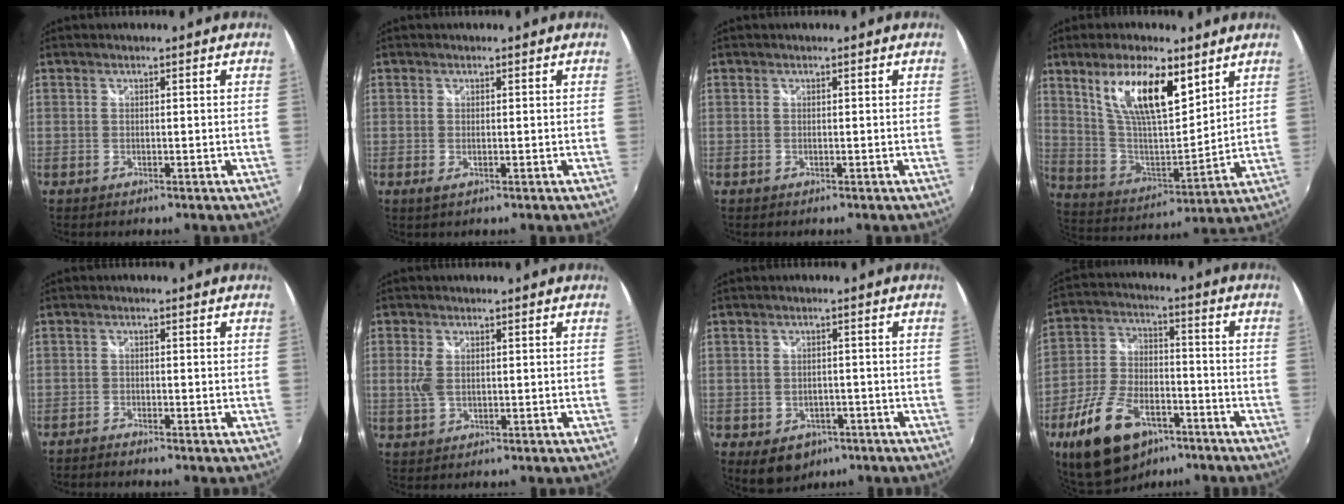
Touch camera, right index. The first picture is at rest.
{"total": 1.1, "force": [-0.2, 0.3, 1.0], "torque": [-0.019, -0.003, -0.003]}
{"total": 0.0}
{"total": 16.5, "force": [9.3, 5.6, 12.4], "torque": [-0.224, 0.001, 0.179]}
{"total": 1.6, "force": [-1.5, -0.1, 0.3], "torque": [-0.016, -0.008, -0.033]}
{"total": 3.4, "force": [0.5, 2.0, 2.7], "torque": [-0.059, 0.001, 0.010]}
{"total": 7.0, "force": [-3.6, 5.2, 3.1], "torque": [-0.063, -0.009, -0.038]}
{"total": 17.5, "force": [-10.4, 9.1, 10.8], "torque": [-0.229, -0.011, -0.179]}